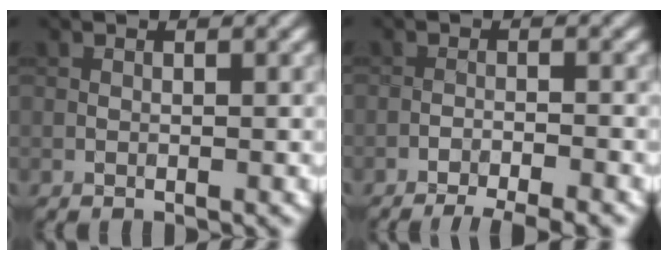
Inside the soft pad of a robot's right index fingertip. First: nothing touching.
{"total": 6.1, "force": [-5.3, 1.1, 2.8], "torque": [-0.041, 0.002, -0.077]}